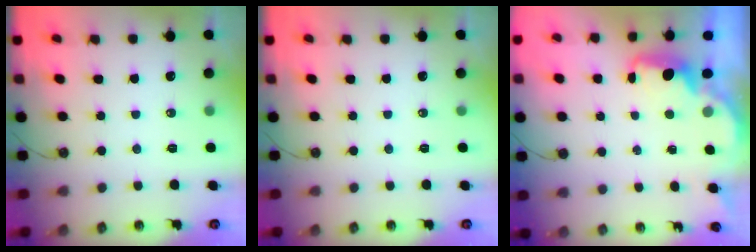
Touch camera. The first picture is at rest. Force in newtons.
{"total": 0.0}
{"total": 1.9, "press": 1.8, "slide": 0.5}